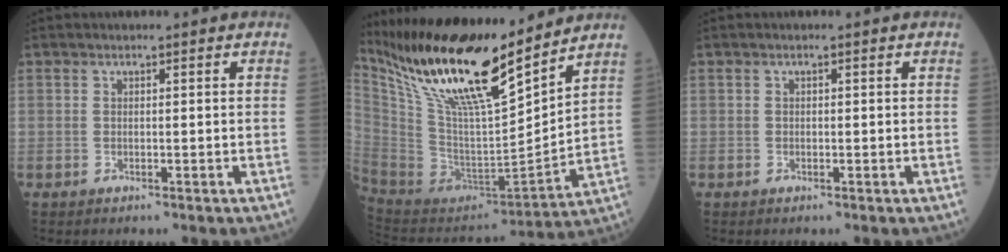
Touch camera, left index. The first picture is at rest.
{"total": 23.3, "force": [18.0, 3.0, 14.4], "torque": [-0.273, -0.005, 0.336]}
{"total": 0.0}